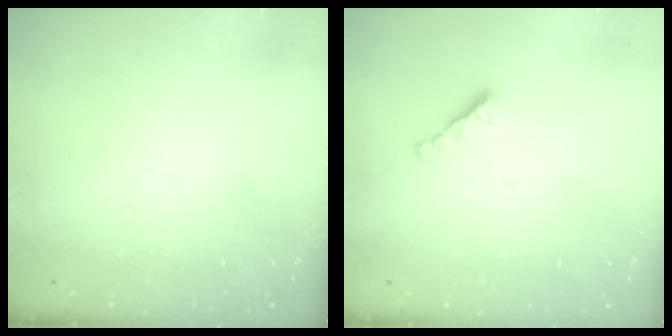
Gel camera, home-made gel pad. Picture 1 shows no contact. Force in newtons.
{"total": 2.2, "press": 2.1, "slide": 0.5}